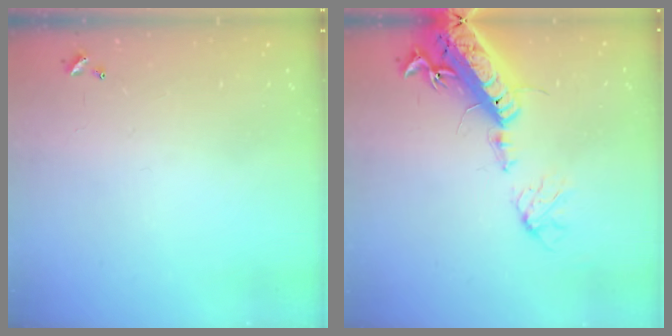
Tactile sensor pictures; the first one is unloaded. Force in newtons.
{"total": 20.3, "press": 19.8, "slide": 4.4}